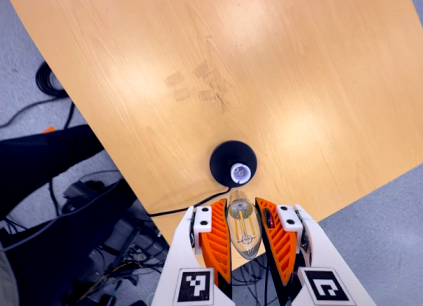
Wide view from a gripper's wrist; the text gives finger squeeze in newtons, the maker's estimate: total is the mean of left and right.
{"total": 20.4, "left": 21.5, "right": 19.3}